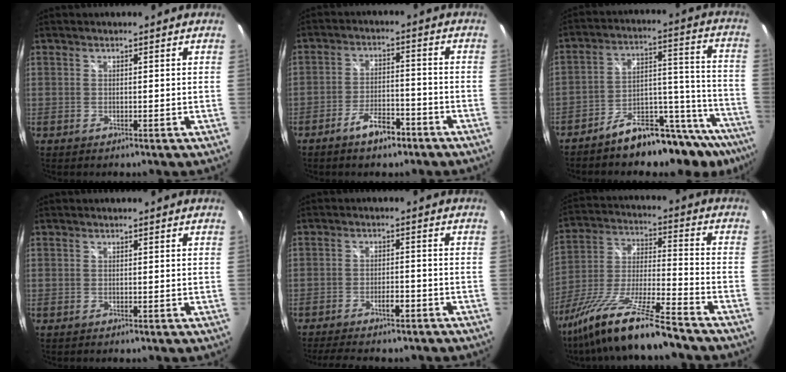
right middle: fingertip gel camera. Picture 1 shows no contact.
{"total": 6.7, "force": [-4.7, 2.5, 4.1], "torque": [-0.085, 0.006, -0.070]}
{"total": 16.1, "force": [-13.4, 4.9, 7.4], "torque": [-0.067, 0.048, -0.189]}
{"total": 0.0}
{"total": 8.3, "force": [-6.8, 2.4, 4.0], "torque": [-0.089, -0.004, -0.098]}
{"total": 18.7, "force": [-14.4, 0.8, 11.9], "torque": [-0.237, -0.035, -0.260]}